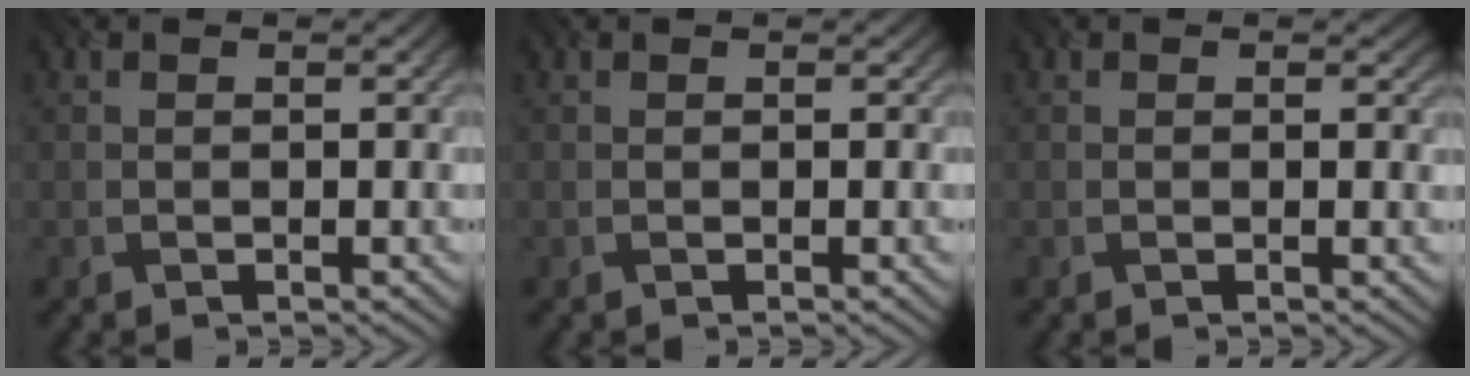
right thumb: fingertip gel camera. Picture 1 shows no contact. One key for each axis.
{"total": 0.0}
{"total": 0.0}